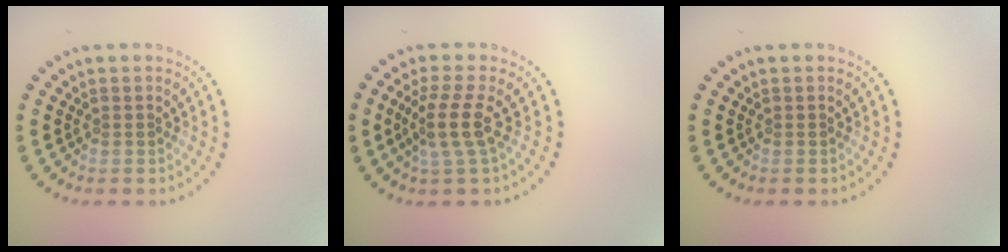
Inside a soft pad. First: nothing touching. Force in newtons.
{"total": 3.3, "press": 2.6, "slide": 2.0}
{"total": 0.0}